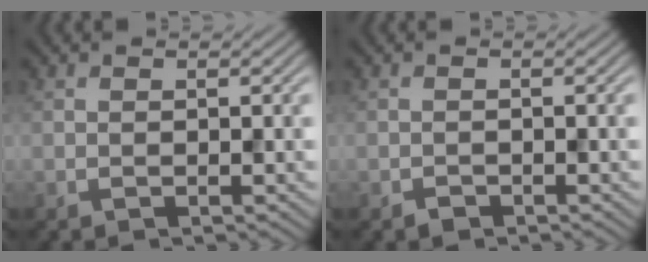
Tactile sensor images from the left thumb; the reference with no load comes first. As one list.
[{"total": 0.9, "force": [-0.7, 0.5, 0.2], "torque": [-0.003, -0.001, -0.013]}]